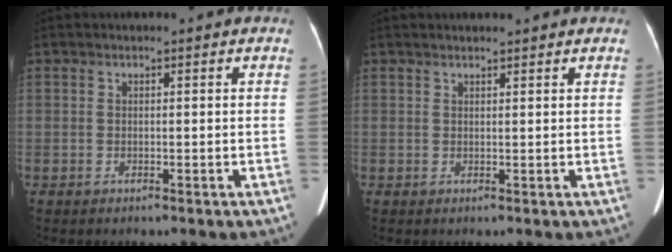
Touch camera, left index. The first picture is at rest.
{"total": 2.5, "force": [2.3, 0.2, 1.1], "torque": [-0.017, 0.017, 0.033]}